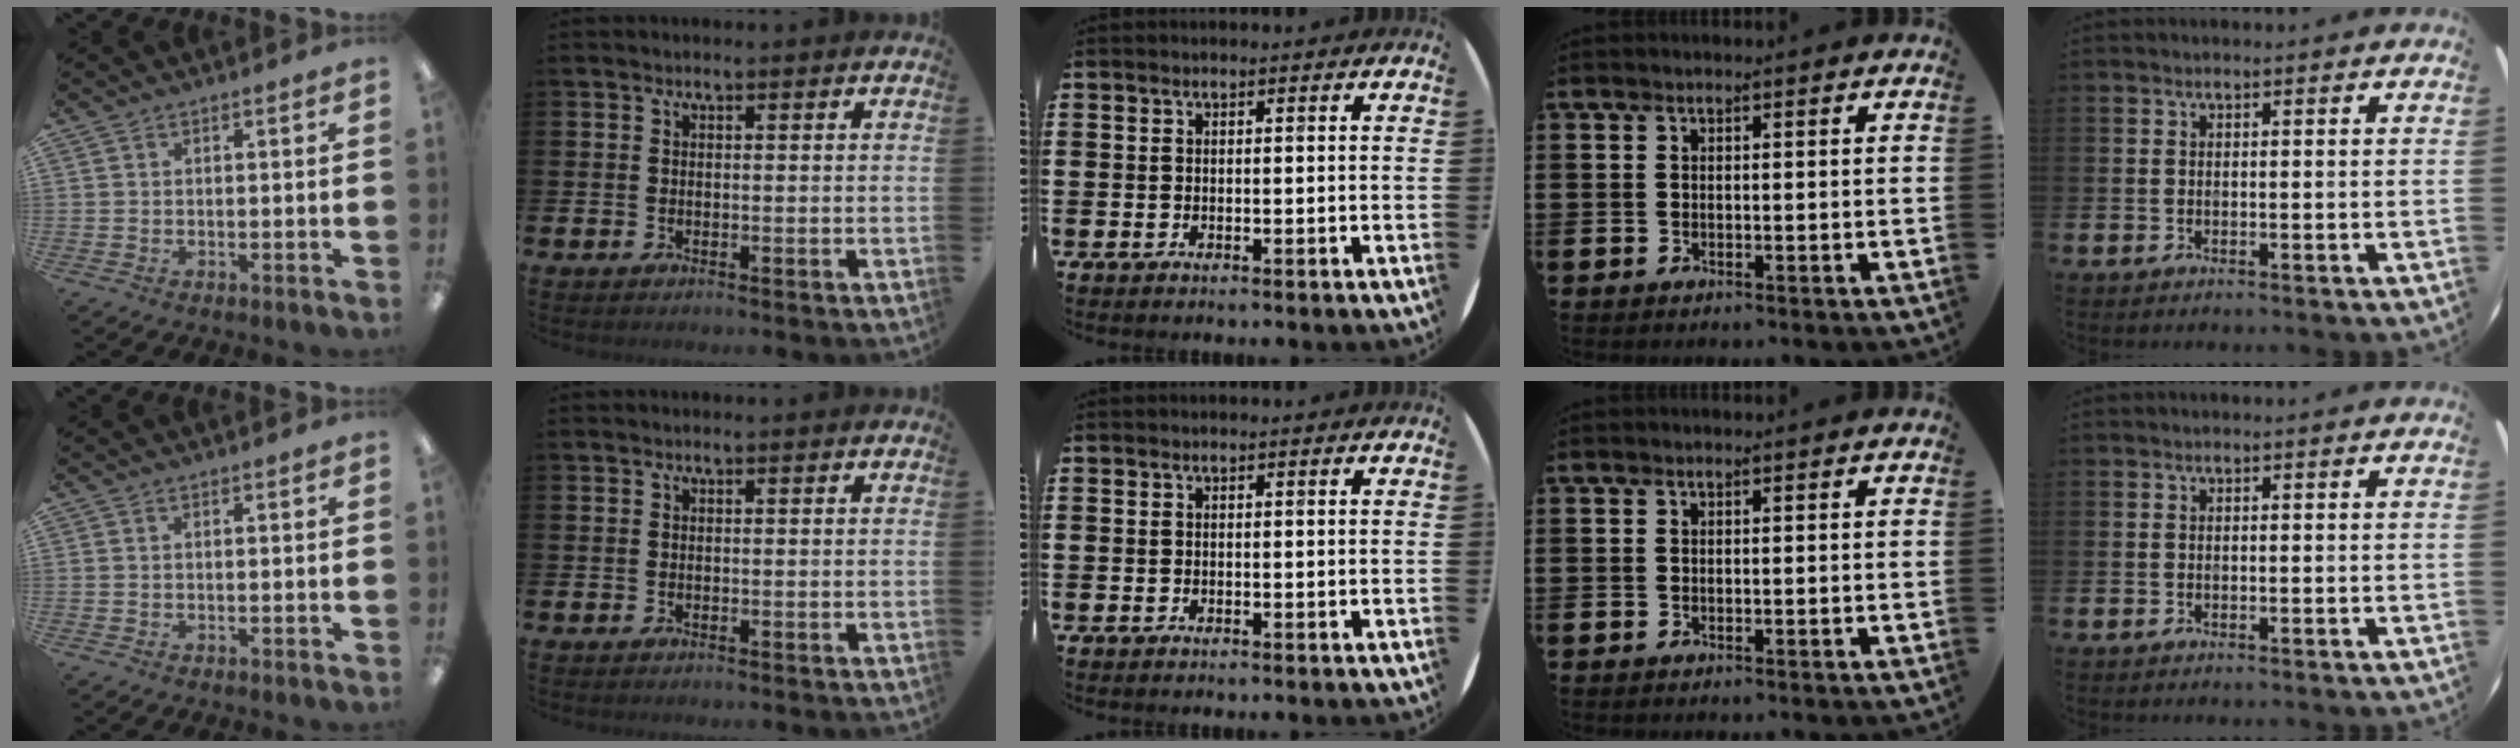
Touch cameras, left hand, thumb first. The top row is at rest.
{}